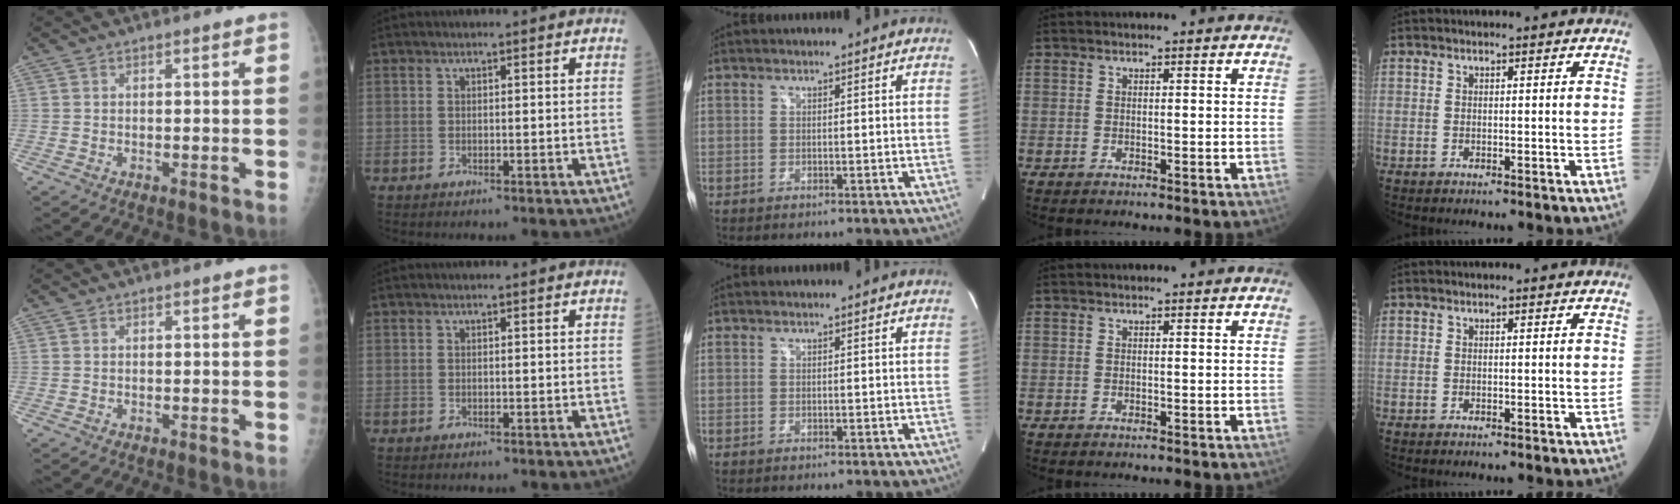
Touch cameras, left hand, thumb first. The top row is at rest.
{}